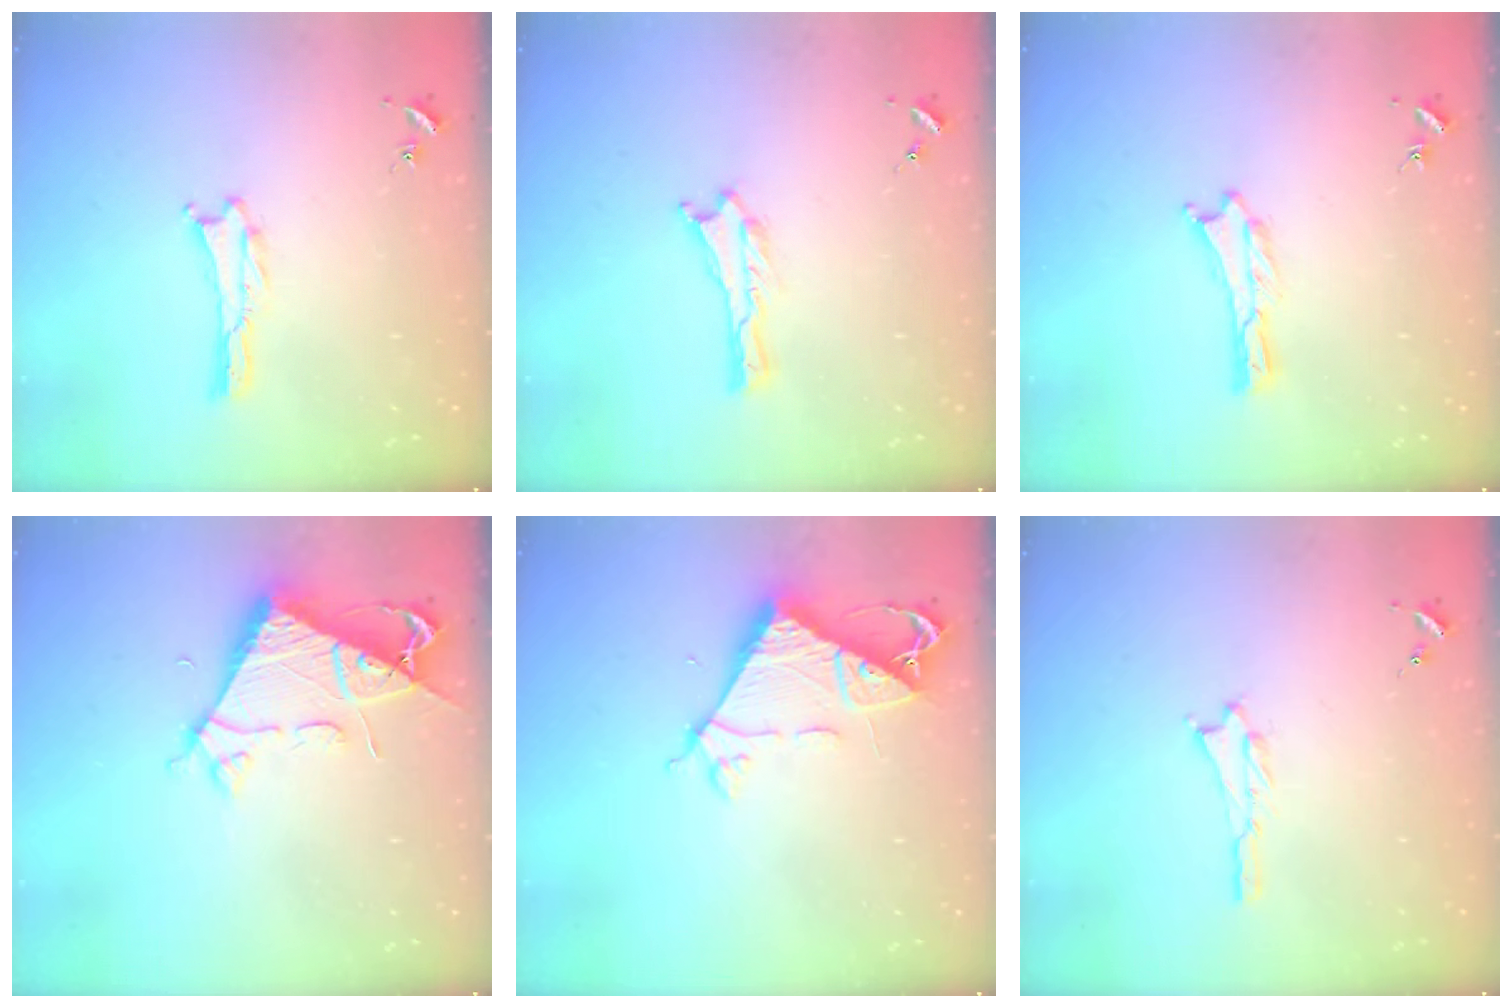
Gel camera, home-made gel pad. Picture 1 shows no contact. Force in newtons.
{"total": 0.0}
{"total": 0.0}
{"total": 6.6, "press": 6.5, "slide": 0.6}
{"total": 7.5, "press": 7.5, "slide": 0.1}
{"total": 0.8, "press": 0.8, "slide": 0.2}